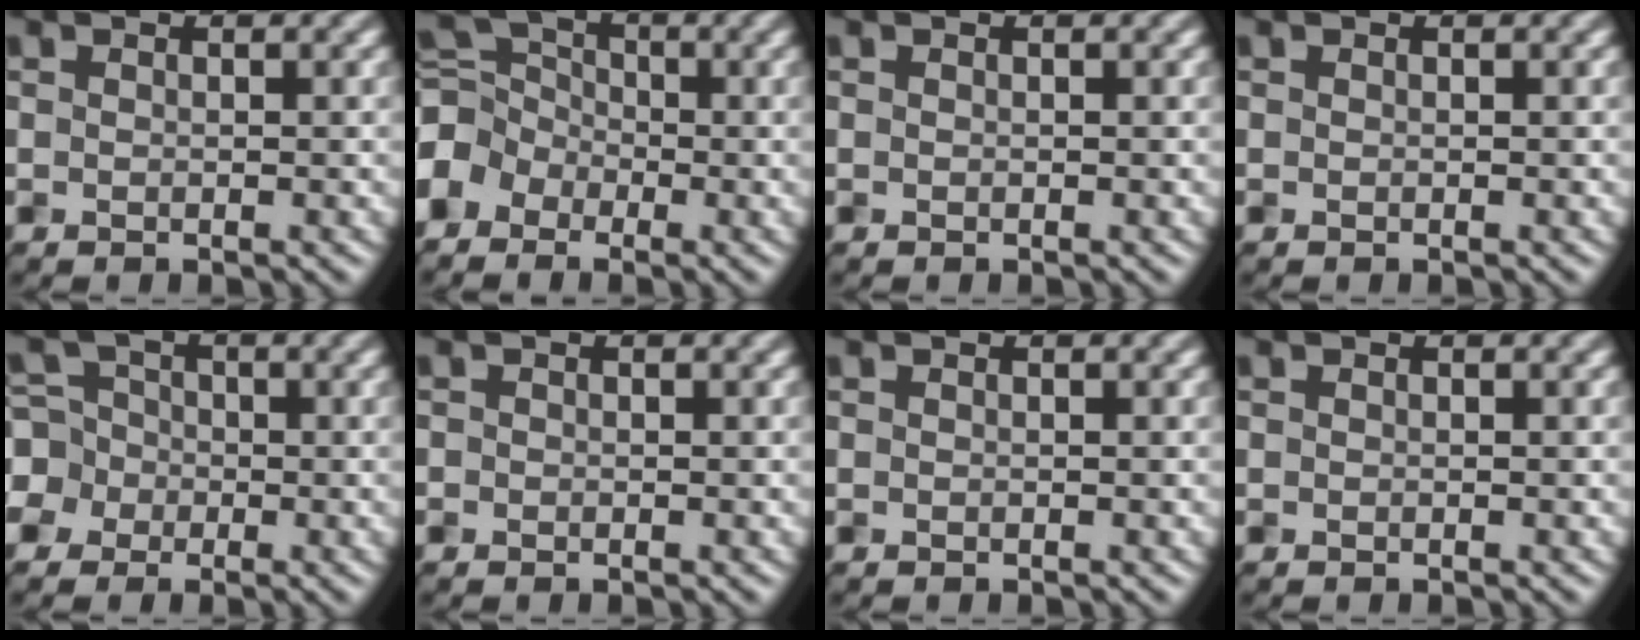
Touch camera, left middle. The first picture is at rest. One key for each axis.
{"total": 4.1, "fx": -2.6, "fy": 2.9, "fz": 1.2, "tx": -0.030, "ty": 0.017, "tz": -0.065}
{"total": 0.0}
{"total": 0.0}
{"total": 5.3, "fx": -1.7, "fy": 5.0, "fz": 0.8, "tx": -0.021, "ty": 0.022, "tz": -0.057}
{"total": 0.6, "fx": -0.4, "fy": -0.2, "fz": -0.4, "tx": 0.001, "ty": 0.002, "tz": -0.002}
{"total": 0.0}
{"total": 0.0}